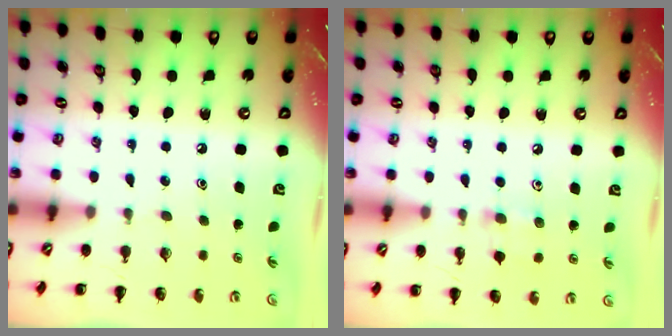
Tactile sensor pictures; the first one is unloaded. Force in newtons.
{"total": 5.3, "press": 5.1, "slide": 1.1}